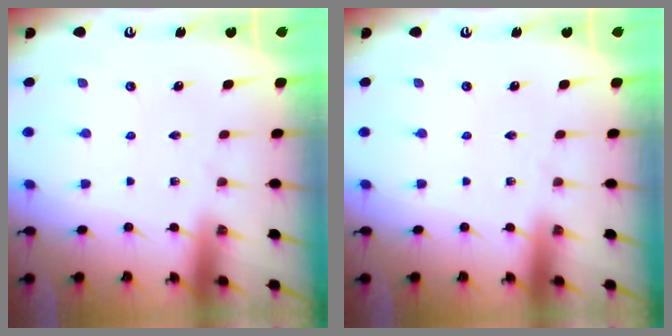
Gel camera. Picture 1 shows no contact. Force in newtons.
{"total": 0.0}